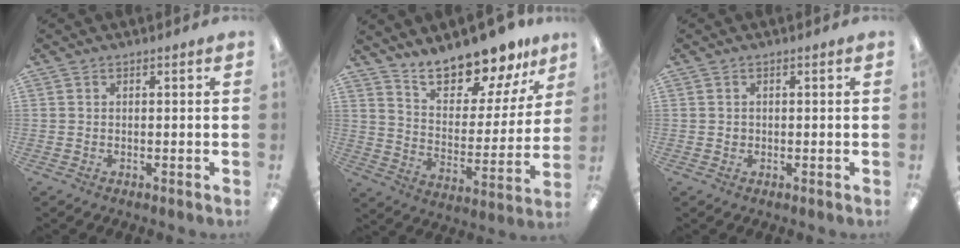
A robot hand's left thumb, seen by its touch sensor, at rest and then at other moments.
{"total": 15.5, "force": [14.2, 3.8, 4.9], "torque": [-0.088, -0.116, 0.253]}
{"total": 0.8, "force": [0.1, 0.8, 0.1], "torque": [-0.003, 0.005, 0.001]}